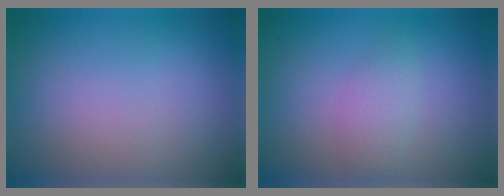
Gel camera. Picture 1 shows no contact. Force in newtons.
{"total": 1.8, "press": 1.8, "slide": 0.1}